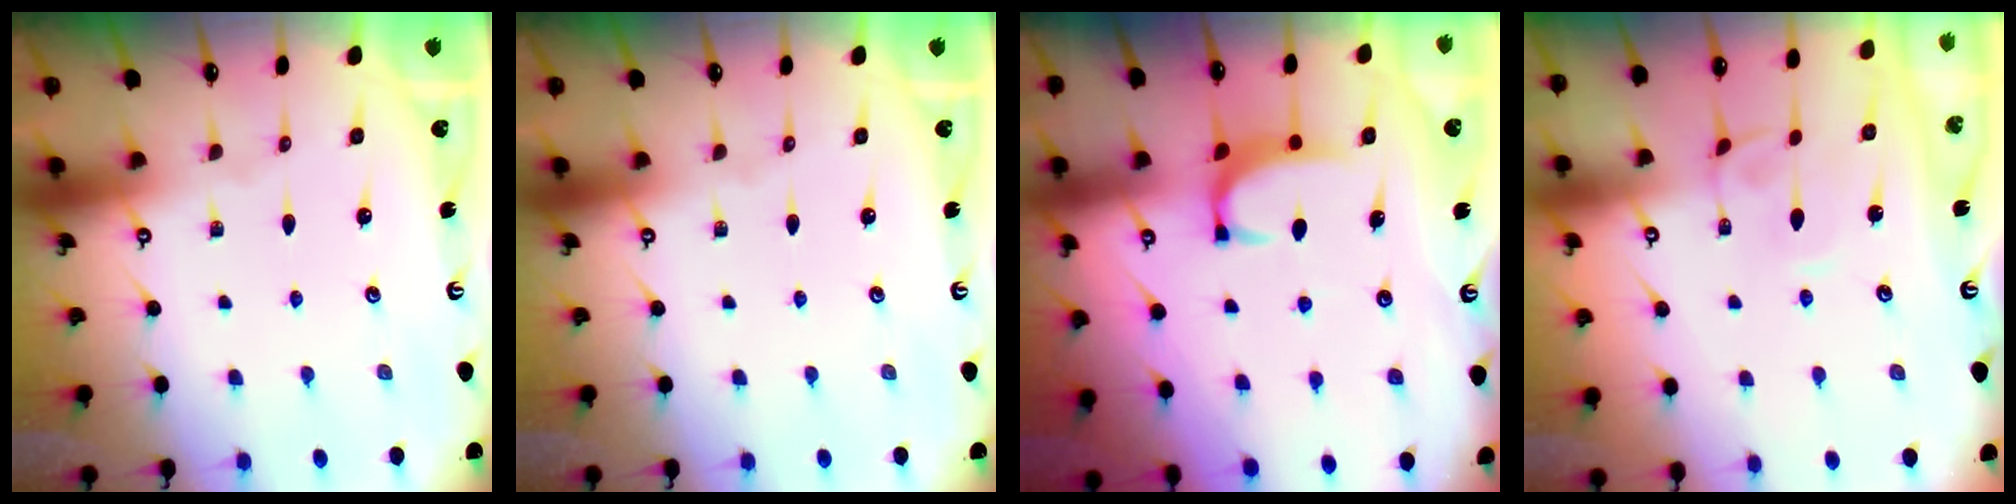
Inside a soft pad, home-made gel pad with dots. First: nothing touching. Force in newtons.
{"total": 0.0}
{"total": 1.8, "press": 1.7, "slide": 0.5}
{"total": 2.1, "press": 2.1, "slide": 0.3}